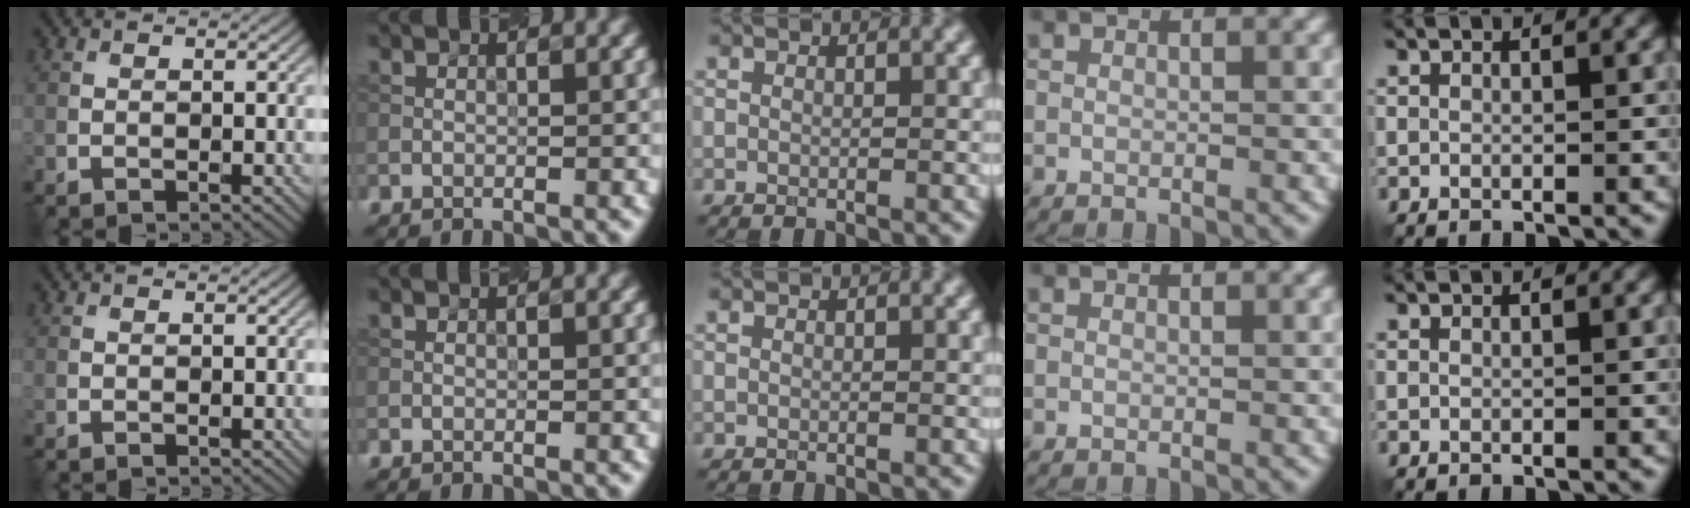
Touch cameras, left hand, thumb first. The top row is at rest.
{}